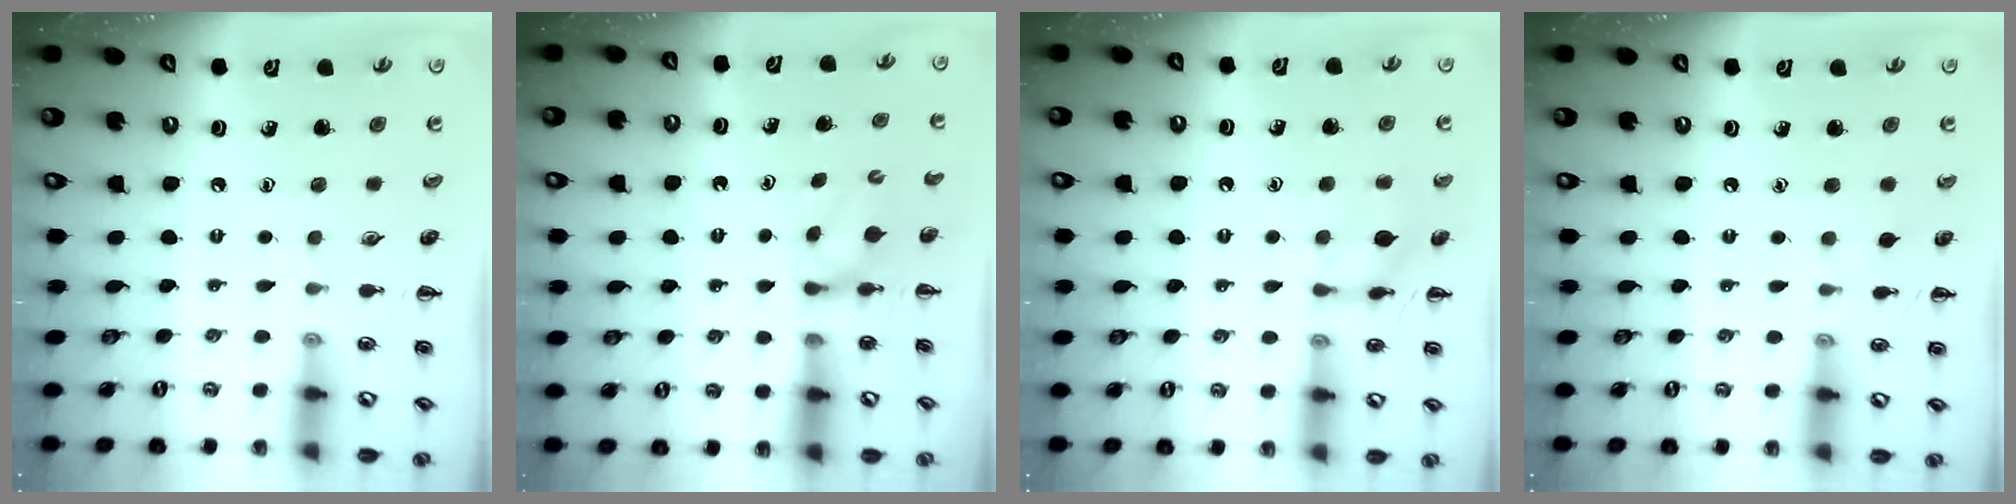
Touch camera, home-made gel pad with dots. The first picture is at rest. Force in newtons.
{"total": 2.8, "press": 2.5, "slide": 1.3}
{"total": 8.4, "press": 8.4, "slide": 0.3}
{"total": 2.4, "press": 2.3, "slide": 0.9}